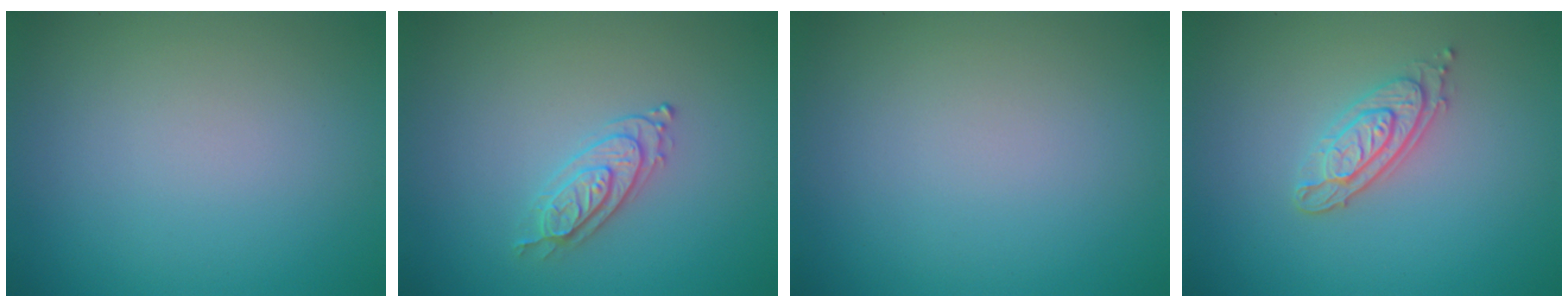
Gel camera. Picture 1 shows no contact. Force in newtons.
{"total": 2.2, "press": 2.1, "slide": 0.6}
{"total": 0.0}
{"total": 2.9, "press": 2.6, "slide": 1.4}